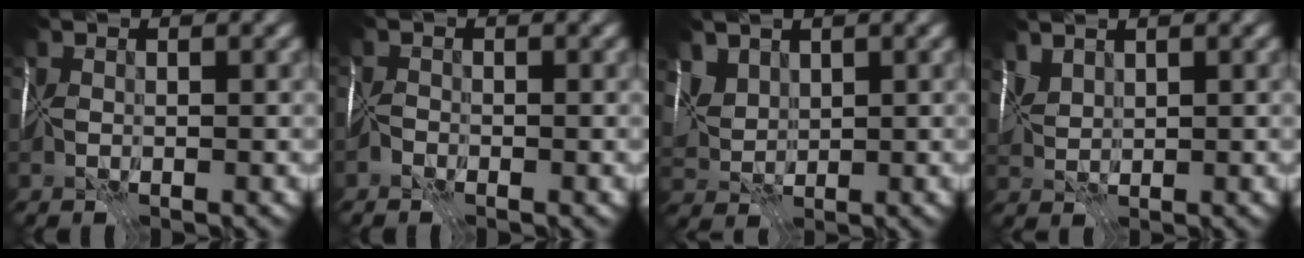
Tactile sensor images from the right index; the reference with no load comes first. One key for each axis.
{"total": 0.6, "fx": -0.5, "fy": 0.2, "fz": -0.1, "tx": 0.005, "ty": 0.005, "tz": -0.014}
{"total": 3.6, "fx": 2.2, "fy": 2.3, "fz": 1.7, "tx": -0.046, "ty": 0.006, "tz": 0.046}
{"total": 2.1, "fx": 1.6, "fy": 0.9, "fz": 1.0, "tx": -0.028, "ty": 0.007, "tz": 0.037}